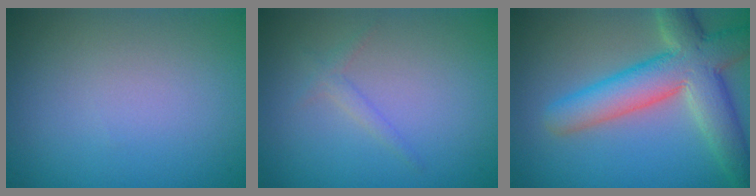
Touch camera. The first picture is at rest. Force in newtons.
{"total": 1.1, "press": 1.1, "slide": 0.1}
{"total": 8.1, "press": 8.1, "slide": 0.6}